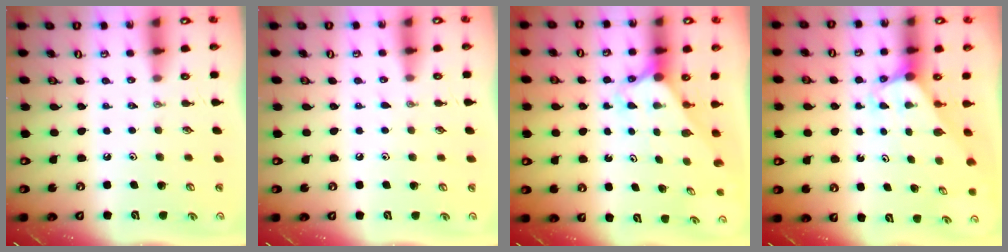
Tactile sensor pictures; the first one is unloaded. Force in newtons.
{"total": 3.7, "press": 3.6, "slide": 0.5}
{"total": 2.6, "press": 2.6, "slide": 0.2}
{"total": 2.9, "press": 2.9, "slide": 0.0}